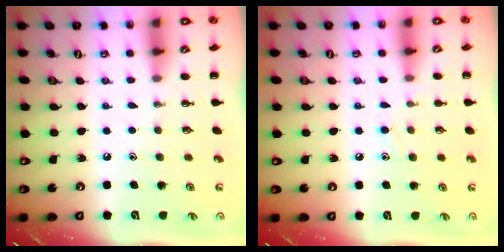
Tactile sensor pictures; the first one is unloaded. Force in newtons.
{"total": 7.0, "press": 6.6, "slide": 2.3}